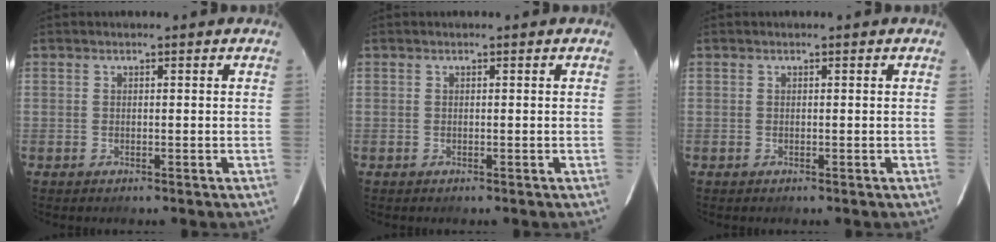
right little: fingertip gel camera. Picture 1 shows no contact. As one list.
[{"total": 0.0}, {"total": 0.0}]